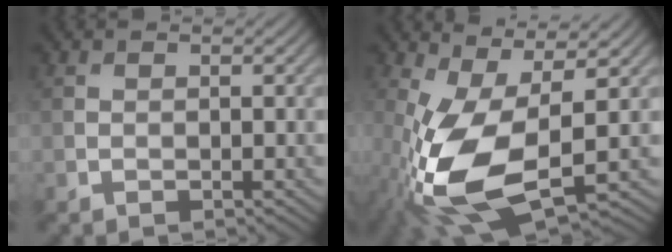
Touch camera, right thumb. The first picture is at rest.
{"total": 14.0, "force": [-2.7, 6.2, 12.2], "torque": [-0.285, -0.020, -0.045]}